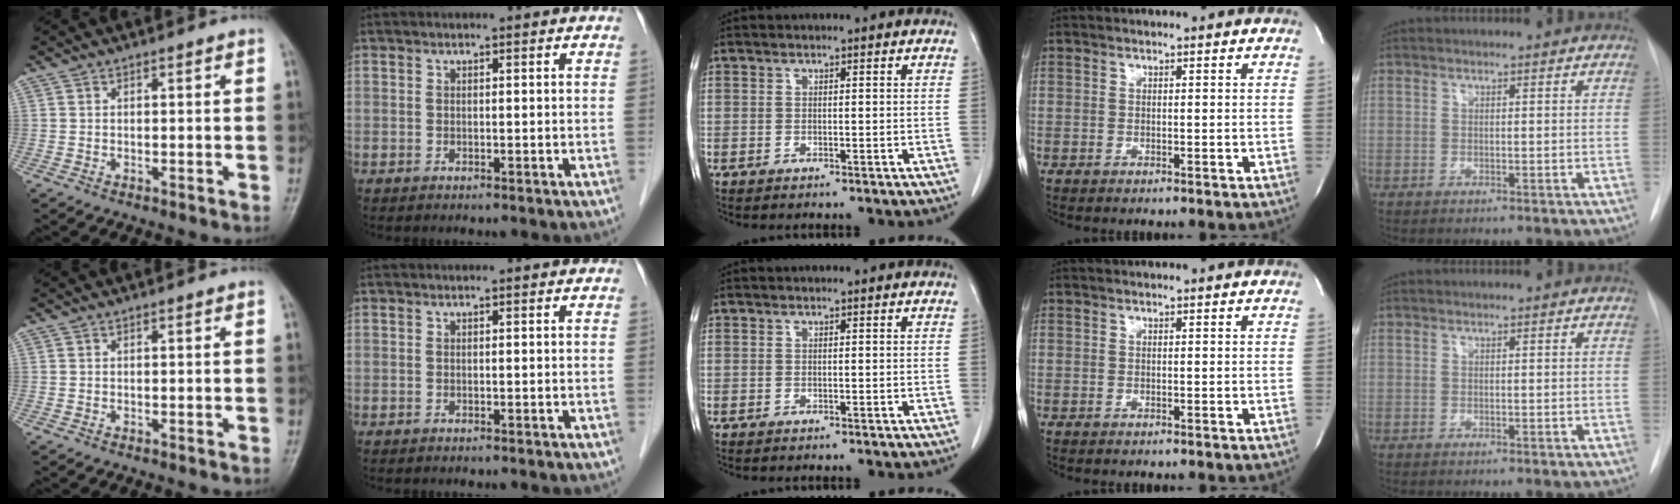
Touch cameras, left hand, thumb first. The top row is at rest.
{}